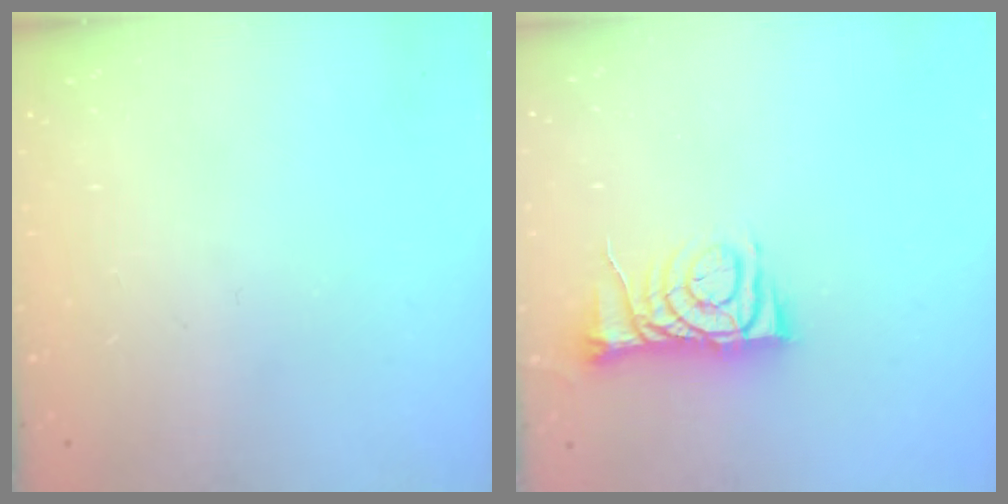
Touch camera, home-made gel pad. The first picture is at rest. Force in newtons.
{"total": 7.4, "press": 7.3, "slide": 0.4}